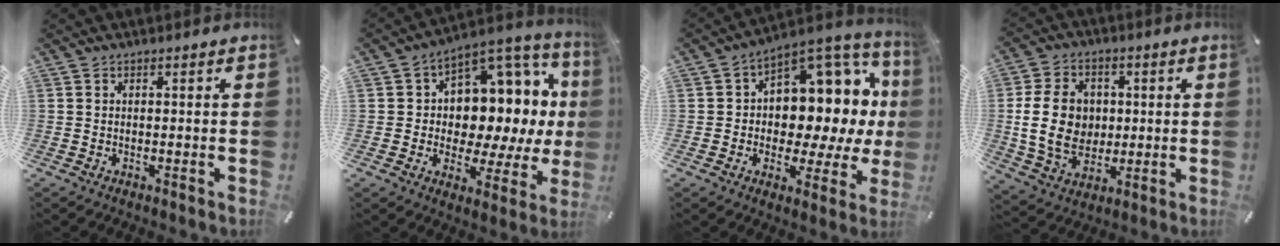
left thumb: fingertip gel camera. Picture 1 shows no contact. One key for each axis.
{"total": 11.7, "fx": 2.1, "fy": 9.4, "fz": 6.5, "tx": -0.065, "ty": -0.050, "tz": 0.040}
{"total": 12.5, "fx": 2.8, "fy": 9.5, "fz": 7.6, "tx": -0.081, "ty": -0.056, "tz": 0.049}
{"total": 13.8, "fx": 0.5, "fy": 11.1, "fz": 8.2, "tx": -0.183, "ty": 0.009, "tz": 0.008}